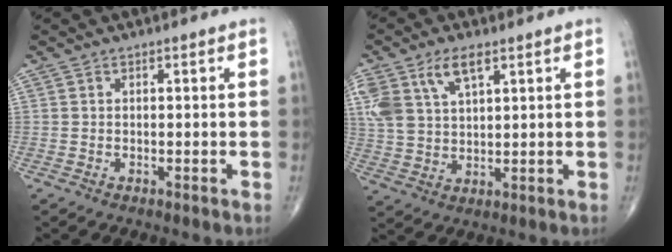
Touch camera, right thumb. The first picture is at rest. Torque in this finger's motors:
{"motor_torque": [0.07, 0.23, 0.68, 0.56, 0.07]}